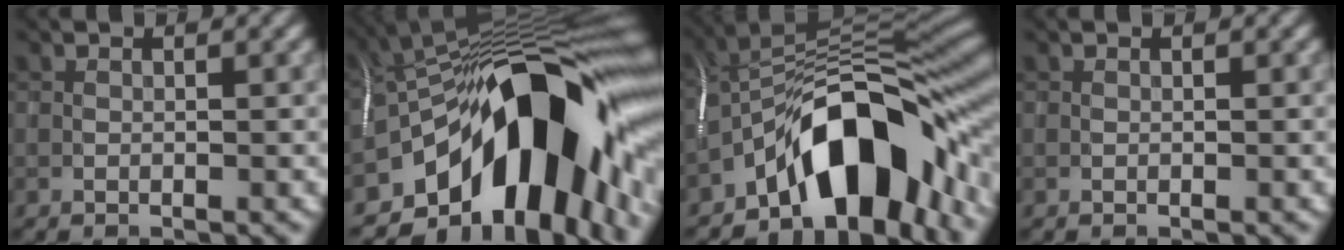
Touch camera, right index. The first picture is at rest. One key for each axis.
{"total": 17.1, "fx": -5.8, "fy": 9.2, "fz": 13.2, "tx": -0.170, "ty": 0.017, "tz": -0.116}
{"total": 12.1, "fx": -5.9, "fy": 5.4, "fz": 9.1, "tx": -0.113, "ty": 0.023, "tz": -0.107}
{"total": 0.0}